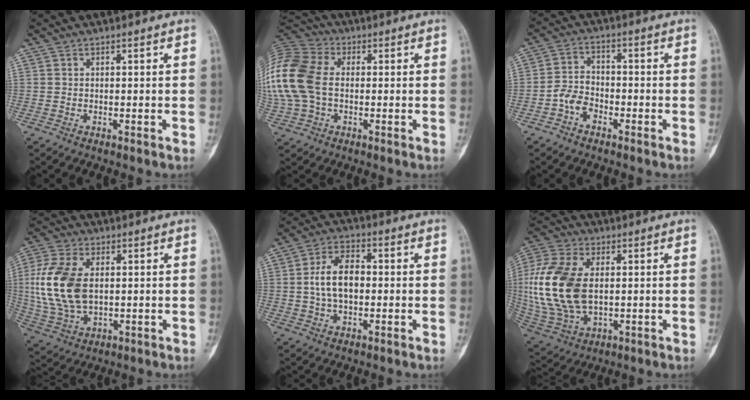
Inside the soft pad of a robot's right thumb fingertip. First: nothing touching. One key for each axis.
{"total": 19.9, "fx": 0.1, "fy": 14.1, "fz": 14.0, "tx": -0.355, "ty": 0.024, "tz": 0.004}
{"total": 5.1, "fx": -2.6, "fy": 3.5, "fz": 2.6, "tx": -0.033, "ty": 0.026, "tz": -0.055}
{"total": 16.0, "fx": 1.6, "fy": 9.7, "fz": 12.7, "tx": -0.278, "ty": -0.001, "tz": 0.037}
{"total": 9.0, "fx": 0.1, "fy": 5.5, "fz": 7.2, "tx": -0.121, "ty": 0.017, "tz": -0.003}
{"total": 20.5, "fx": 1.3, "fy": 12.3, "fz": 16.3, "tx": -0.366, "ty": -0.007, "tz": 0.034}